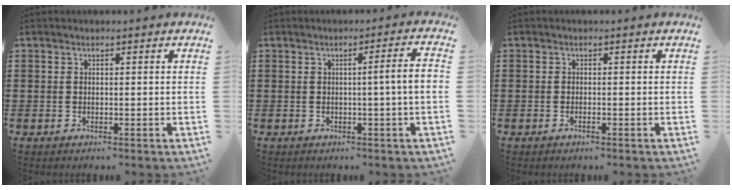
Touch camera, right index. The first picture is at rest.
{"total": 4.5, "force": [-0.1, -0.3, 4.5], "torque": [-0.070, -0.008, -0.007]}
{"total": 0.7, "force": [-0.4, 0.1, 0.5], "torque": [-0.011, -0.003, -0.008]}